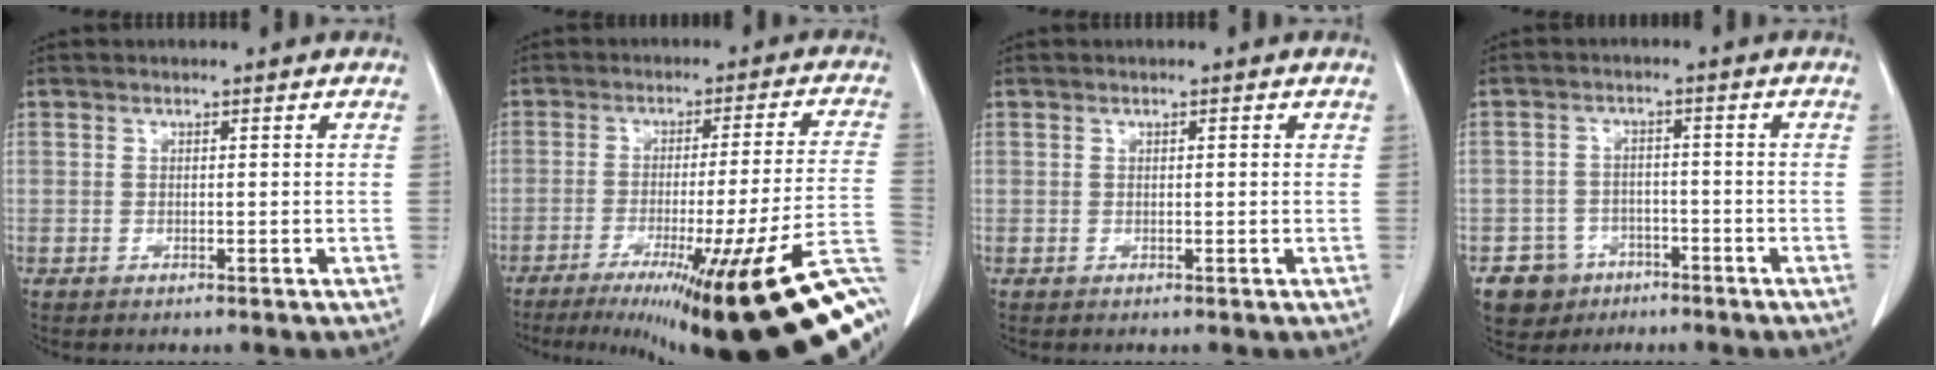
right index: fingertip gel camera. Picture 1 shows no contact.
{"total": 28.9, "force": [-16.5, 0.7, 23.7], "torque": [-0.209, -0.031, -0.235]}
{"total": 0.6, "force": [0.3, 0.2, 0.5], "torque": [-0.008, 0.001, 0.003]}
{"total": 5.7, "force": [-3.2, 4.6, 0.4], "torque": [-0.005, 0.011, -0.048]}